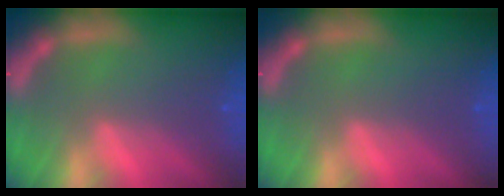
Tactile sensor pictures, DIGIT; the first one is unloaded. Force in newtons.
{"total": 0.0}